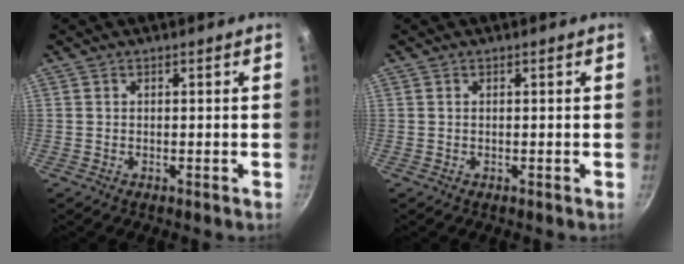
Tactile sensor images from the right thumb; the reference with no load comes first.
{"total": 0.0}